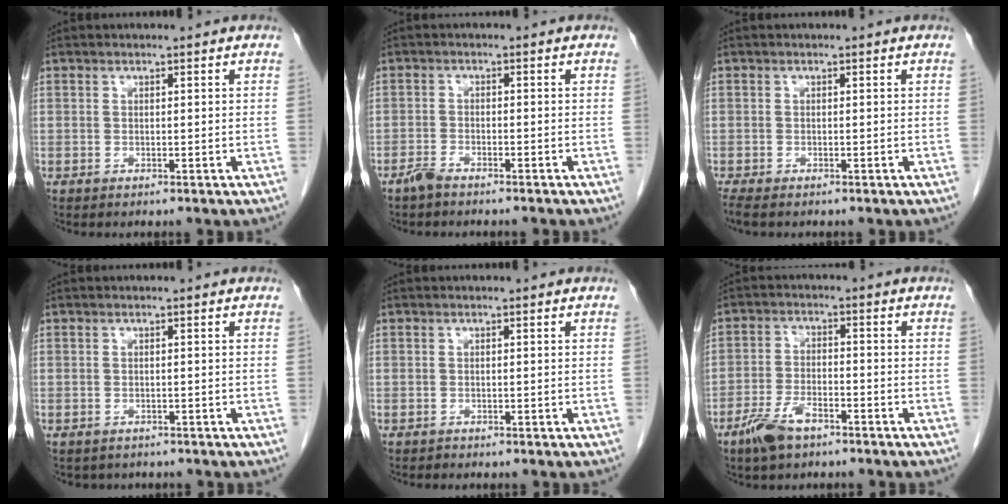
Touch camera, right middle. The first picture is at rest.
{"total": 2.4, "force": [-2.2, 0.3, 1.0], "torque": [-0.024, -0.002, -0.041]}
{"total": 2.3, "force": [-1.9, 0.6, 1.2], "torque": [-0.024, -0.008, -0.031]}
{"total": 2.4, "force": [-1.9, 1.4, 0.3], "torque": [-0.007, 0.002, -0.023]}
{"total": 0.0}
{"total": 6.0, "force": [-4.2, 2.2, 3.7], "torque": [-0.083, -0.004, -0.076]}